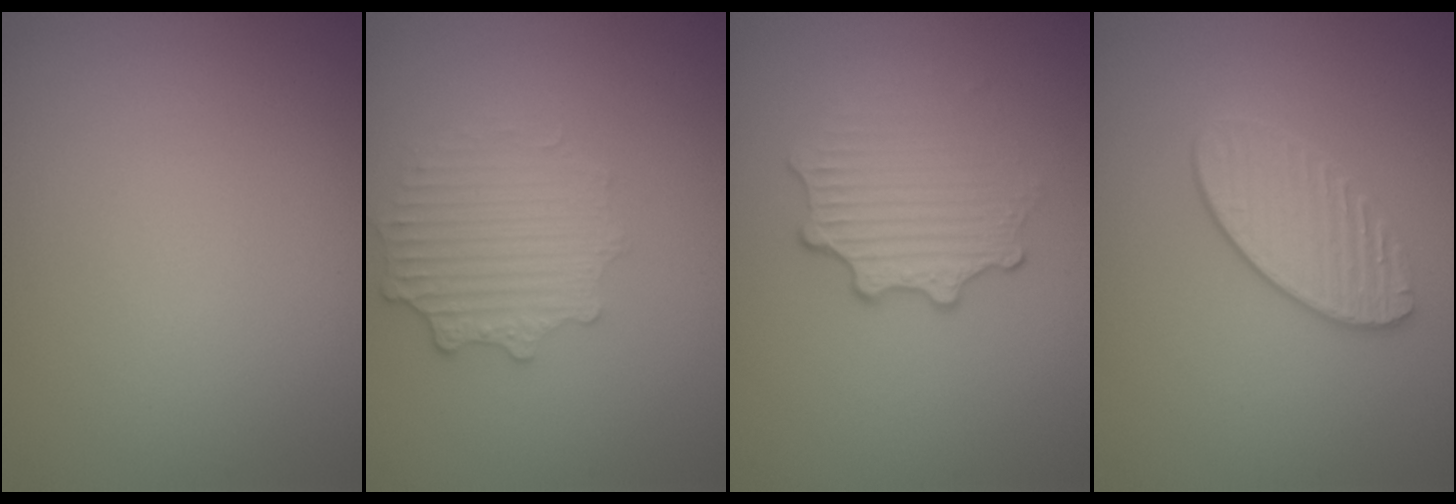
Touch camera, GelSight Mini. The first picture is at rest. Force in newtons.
{"total": 2.8, "press": 2.5, "slide": 1.4}
{"total": 3.3, "press": 2.5, "slide": 2.2}
{"total": 2.7, "press": 2.4, "slide": 1.2}